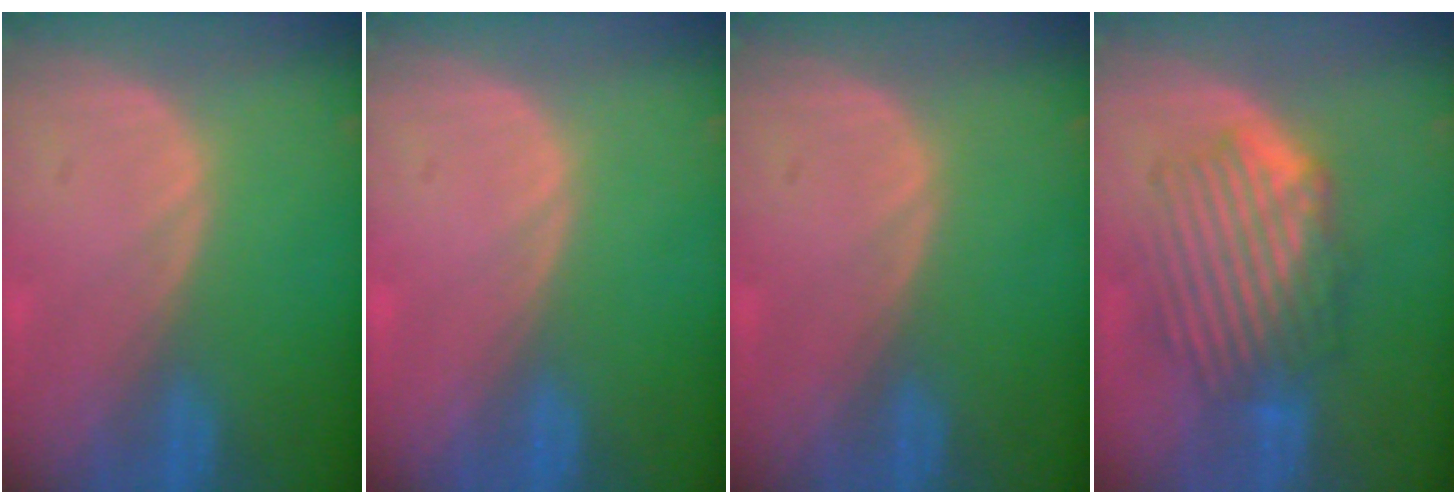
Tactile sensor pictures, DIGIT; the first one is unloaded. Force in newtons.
{"total": 0.0}
{"total": 0.0}
{"total": 8.4, "press": 8.0, "slide": 2.5}